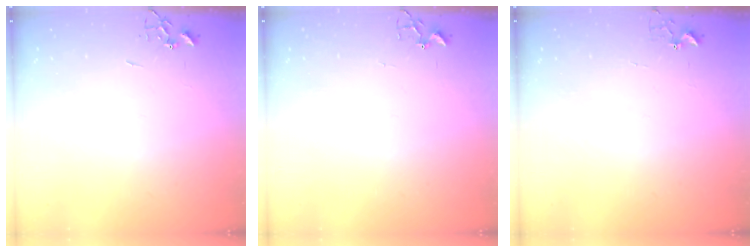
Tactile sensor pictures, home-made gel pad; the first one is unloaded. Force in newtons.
{"total": 4.0, "press": 3.9, "slide": 0.4}
{"total": 2.7, "press": 2.7, "slide": 0.3}